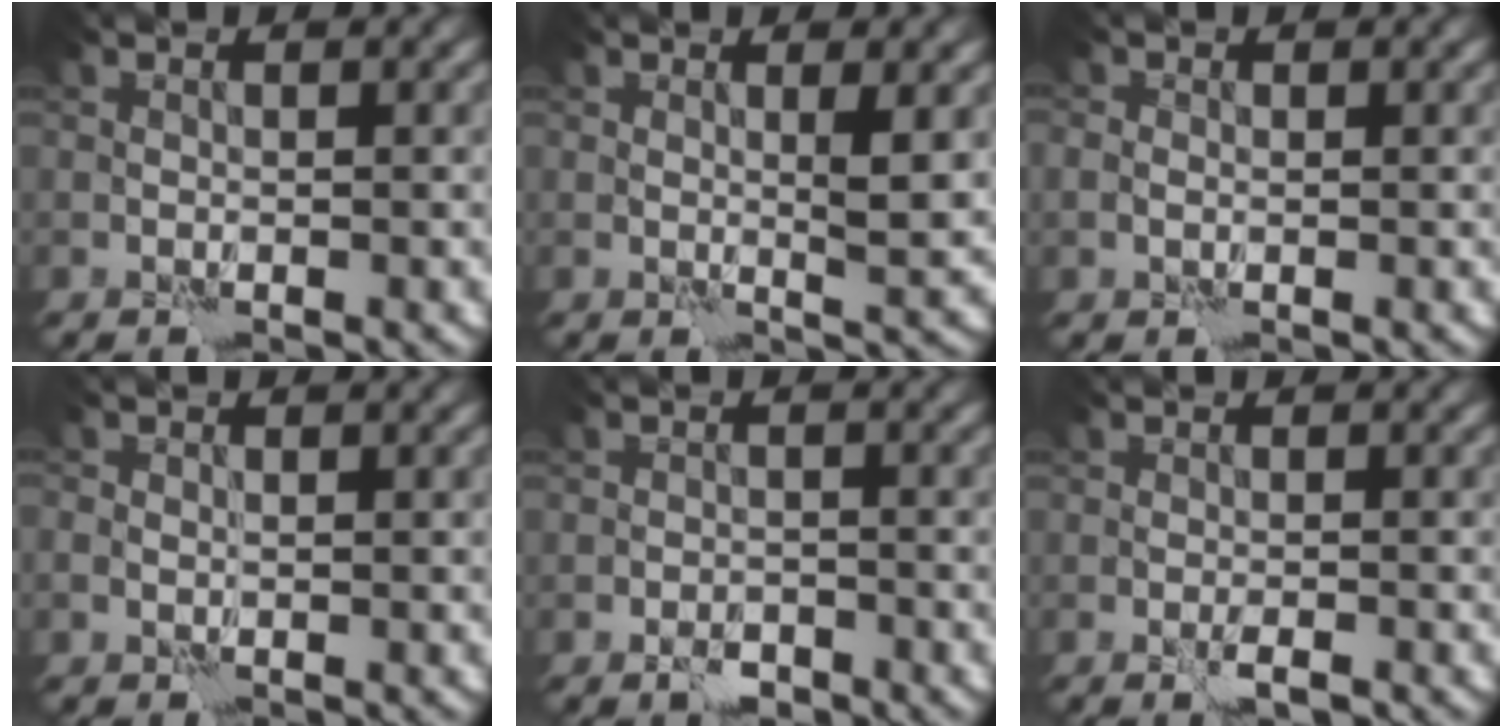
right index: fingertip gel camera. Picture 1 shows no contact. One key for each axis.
{"total": 2.3, "fx": 0.8, "fy": 0.1, "fz": 2.2, "tx": -0.032, "ty": -0.007, "tz": 0.013}
{"total": 1.0, "fx": 0.0, "fy": 0.8, "fz": 0.7, "tx": -0.009, "ty": -0.003, "tz": -0.002}
{"total": 0.9, "fx": 0.2, "fy": 0.7, "fz": 0.6, "tx": -0.008, "ty": -0.002, "tz": 0.001}
{"total": 1.5, "fx": -1.1, "fy": 0.7, "fz": 0.8, "tx": -0.010, "ty": -0.001, "tz": -0.019}
{"total": 1.1, "fx": -0.5, "fy": 0.1, "fz": 1.0, "tx": -0.018, "ty": -0.003, "tz": -0.009}